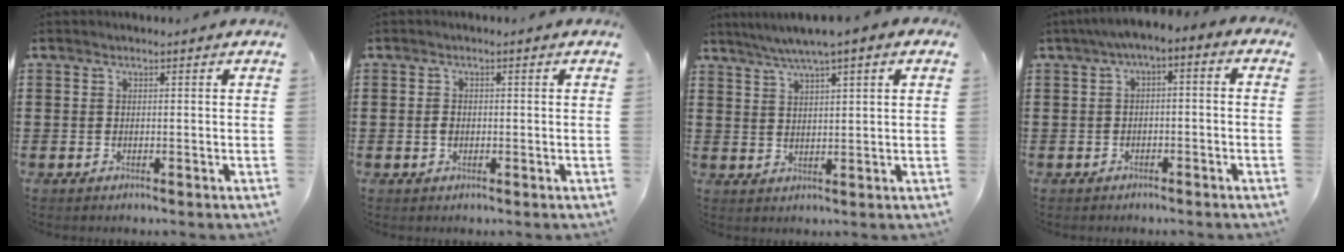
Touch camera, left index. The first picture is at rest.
{"total": 1.4, "force": [-0.2, 1.0, 0.9], "torque": [-0.028, 0.002, -0.007]}
{"total": 4.1, "force": [3.0, -0.1, 2.8], "torque": [-0.059, -0.003, 0.052]}
{"total": 3.2, "force": [-2.8, 1.0, 1.3], "torque": [-0.026, 0.008, -0.062]}